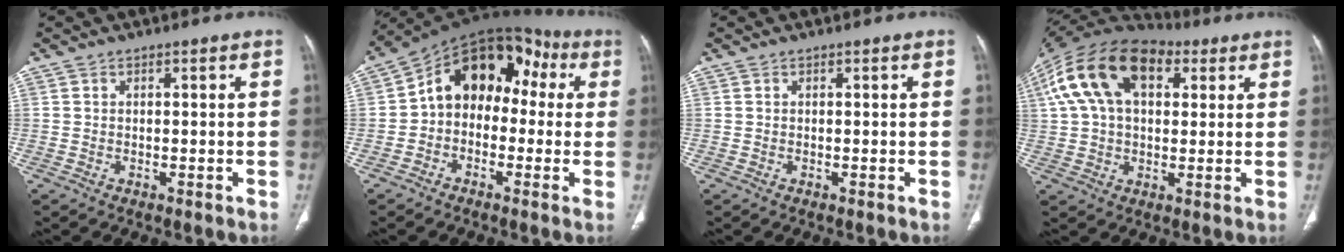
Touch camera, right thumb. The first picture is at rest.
{"total": 15.3, "force": [1.4, 10.7, 10.8], "torque": [-0.115, 0.061, 0.004]}
{"total": 0.0}
{"total": 20.0, "force": [7.2, 11.7, 14.6], "torque": [-0.267, 0.032, 0.120]}